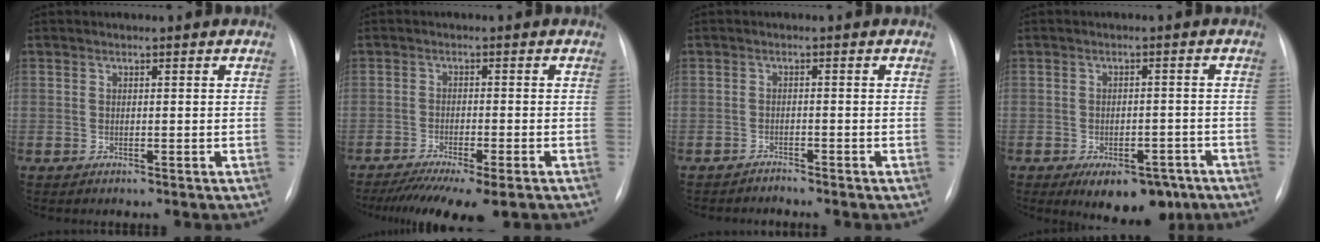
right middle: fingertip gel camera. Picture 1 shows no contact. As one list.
[{"total": 10.3, "force": [-7.8, 1.6, 6.6], "torque": [-0.097, -0.018, -0.119]}, {"total": 1.2, "force": [-1.1, 0.0, -0.6], "torque": [0.011, -0.004, -0.019]}, {"total": 9.2, "force": [-5.8, 4.7, 5.4], "torque": [-0.057, 0.007, -0.075]}]